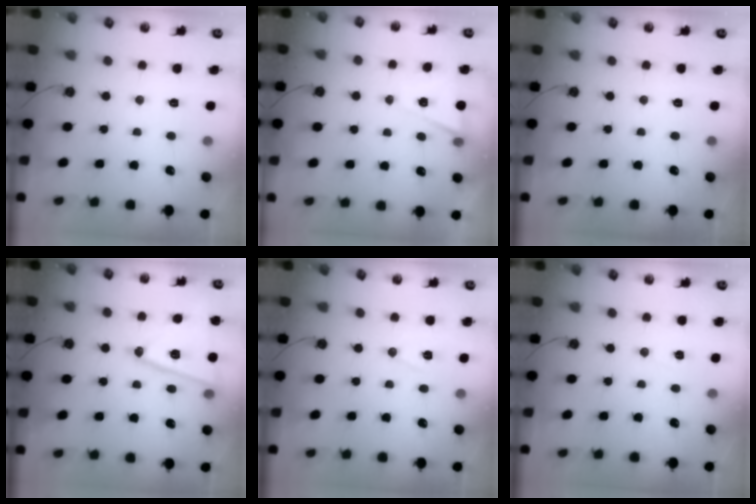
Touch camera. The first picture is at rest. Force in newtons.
{"total": 6.1, "press": 4.1, "slide": 4.6}
{"total": 0.0}
{"total": 15.5, "press": 15.3, "slide": 2.7}
{"total": 7.0, "press": 5.4, "slide": 4.5}
{"total": 5.5, "press": 3.2, "slide": 4.5}